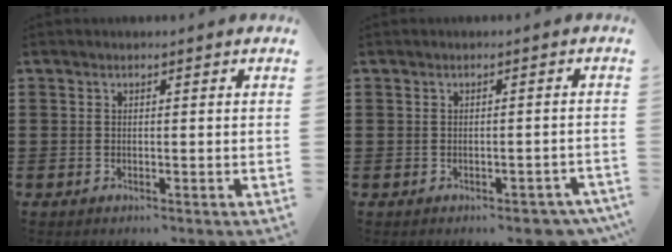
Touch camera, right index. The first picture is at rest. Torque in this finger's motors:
{"motor_torque": [-0.43, 0.35, -0.64, -0.21]}